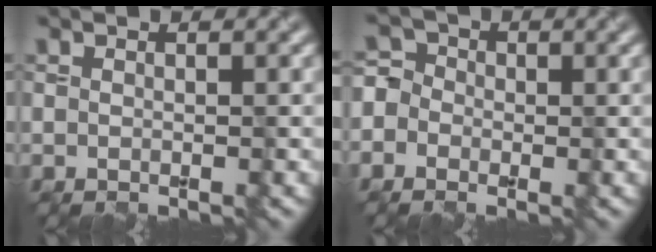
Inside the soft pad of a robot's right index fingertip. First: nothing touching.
{"total": 3.7, "force": [-1.2, 3.4, 0.9], "torque": [0.004, 0.017, -0.046]}